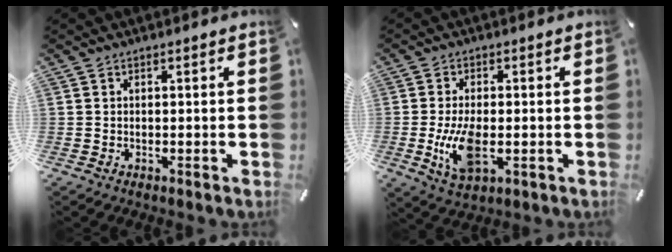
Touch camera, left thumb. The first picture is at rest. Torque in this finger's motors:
{"motor_torque": [0.18, 0.19, 0.44, 0.43, 0.08]}